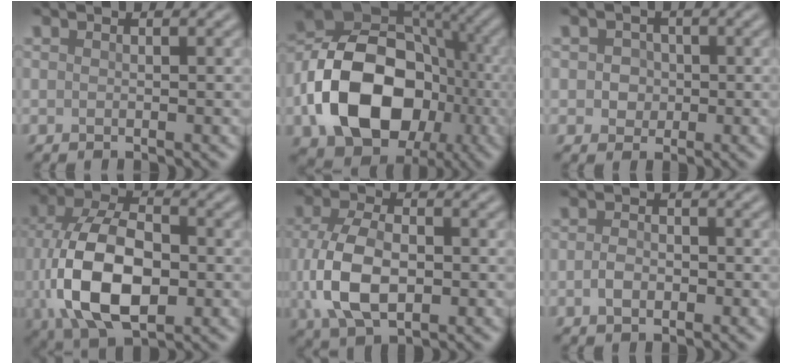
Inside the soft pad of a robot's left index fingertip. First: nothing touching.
{"total": 14.1, "force": [-3.6, 10.3, 8.9], "torque": [-0.156, -0.006, -0.079]}
{"total": 1.8, "force": [0.2, 1.7, 0.5], "torque": [0.003, 0.000, -0.003]}
{"total": 12.3, "force": [-1.8, 7.4, 9.6], "torque": [-0.204, -0.014, -0.033]}
{"total": 7.6, "force": [-1.0, 4.8, 5.9], "torque": [-0.131, -0.007, -0.018]}
{"total": 1.8, "force": [-0.6, 1.2, 1.2], "torque": [-0.023, 0.001, -0.014]}